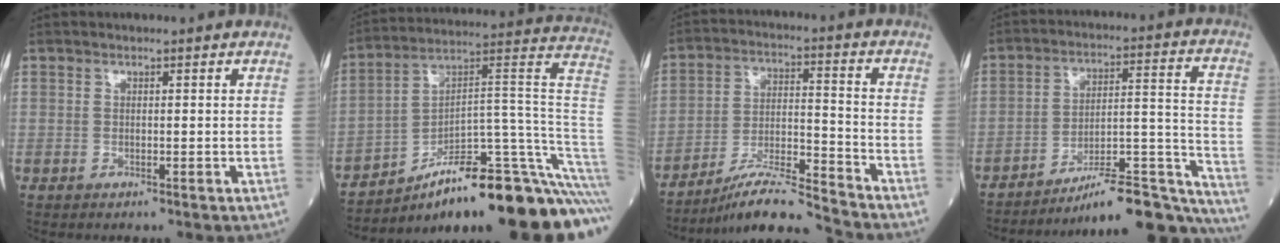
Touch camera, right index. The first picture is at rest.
{"total": 28.1, "force": [-20.2, 3.0, 19.3], "torque": [-0.161, 0.034, -0.294]}
{"total": 10.7, "force": [-9.9, -0.8, 3.9], "torque": [-0.067, 0.008, -0.176]}
{"total": 22.9, "force": [-20.9, 1.8, 9.2], "torque": [-0.056, 0.038, -0.295]}